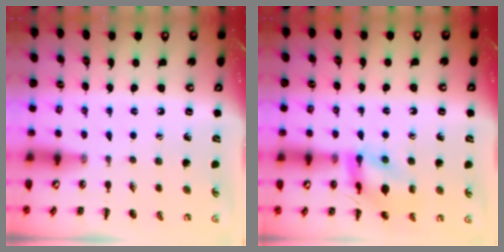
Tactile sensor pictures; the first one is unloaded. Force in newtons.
{"total": 12.1, "press": 12.0, "slide": 1.1}